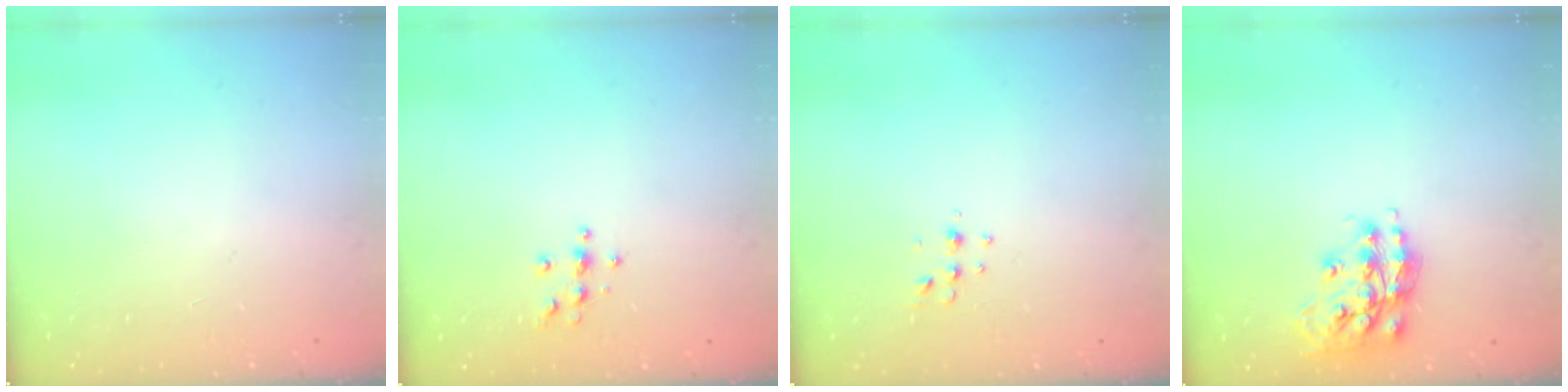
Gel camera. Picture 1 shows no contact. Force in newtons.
{"total": 4.8, "press": 4.8, "slide": 0.6}
{"total": 3.8, "press": 3.6, "slide": 1.4}
{"total": 14.5, "press": 14.5, "slide": 1.0}